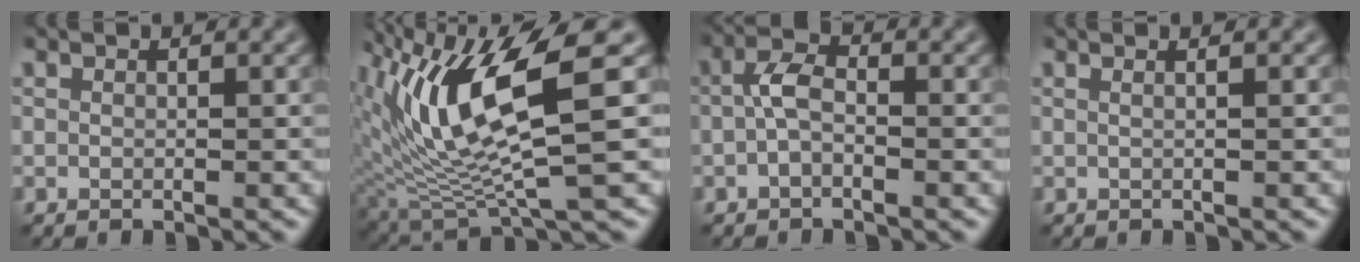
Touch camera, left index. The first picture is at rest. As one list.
[{"total": 11.0, "force": [3.6, 2.8, 10.1], "torque": [-0.193, -0.002, 0.074]}, {"total": 2.4, "force": [-0.5, 1.3, 2.0], "torque": [-0.044, 0.010, -0.017]}, {"total": 2.1, "force": [0.8, 1.0, 1.6], "torque": [0.000, 0.000, -0.017]}]